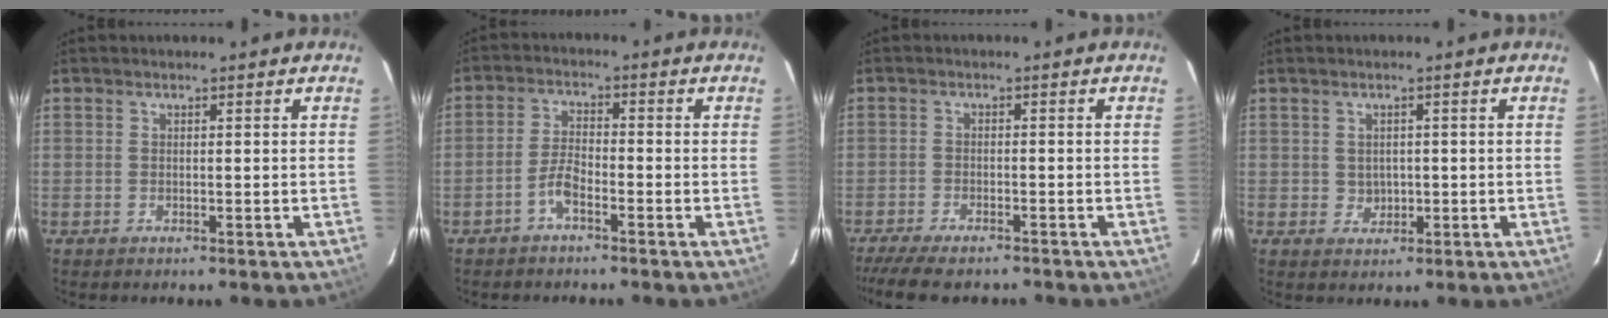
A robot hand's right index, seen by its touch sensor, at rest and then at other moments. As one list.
[{"total": 3.8, "force": [-2.5, 1.2, 2.6], "torque": [-0.064, 0.009, -0.050]}, {"total": 9.7, "force": [-8.3, 2.3, 4.6], "torque": [-0.112, -0.029, -0.139]}, {"total": 2.5, "force": [0.1, 2.4, 0.7], "torque": [-0.009, 0.003, 0.008]}]